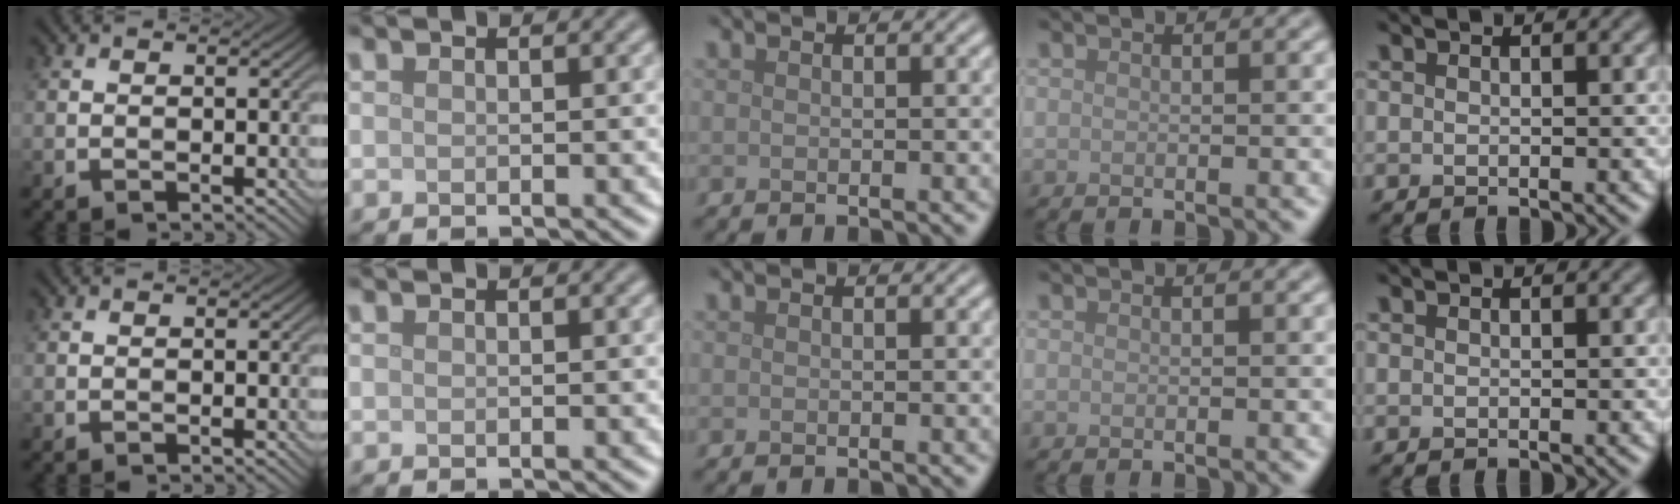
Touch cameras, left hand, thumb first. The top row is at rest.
{}